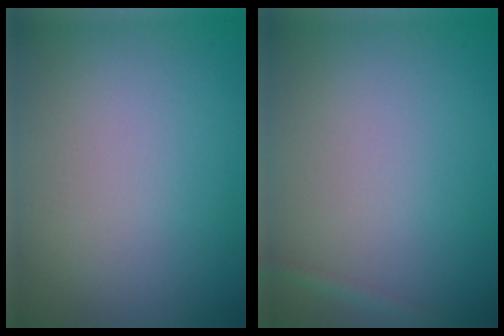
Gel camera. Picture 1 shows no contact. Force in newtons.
{"total": 0.8, "press": 0.8, "slide": 0.0}